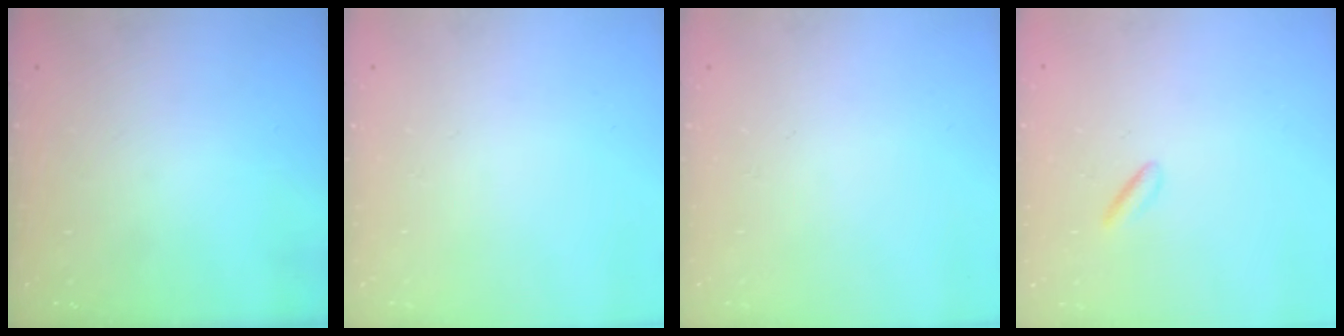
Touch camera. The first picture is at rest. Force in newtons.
{"total": 0.0}
{"total": 0.0}
{"total": 0.8, "press": 0.6, "slide": 0.6}